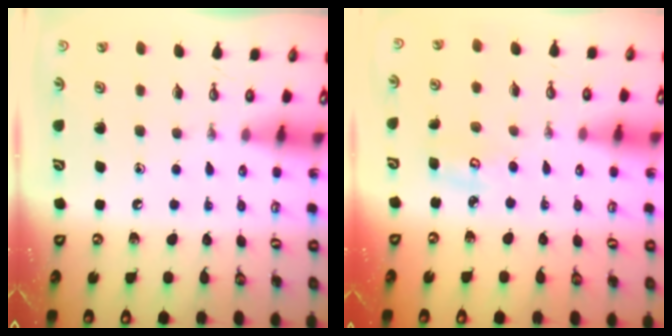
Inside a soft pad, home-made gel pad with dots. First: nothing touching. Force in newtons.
{"total": 4.0, "press": 4.0, "slide": 0.3}